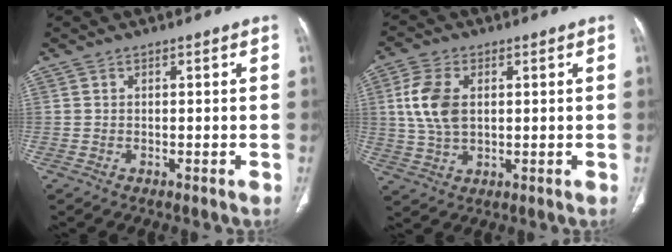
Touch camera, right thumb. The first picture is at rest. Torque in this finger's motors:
{"motor_torque": [0.03, 0.02, 0.88, 0.40, 0.11]}